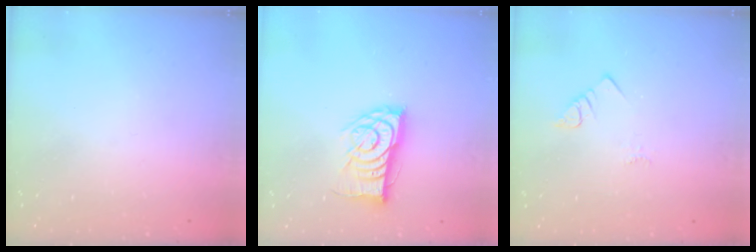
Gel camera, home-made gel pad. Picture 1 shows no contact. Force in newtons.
{"total": 11.9, "press": 11.9, "slide": 0.8}
{"total": 2.0, "press": 2.0, "slide": 0.4}